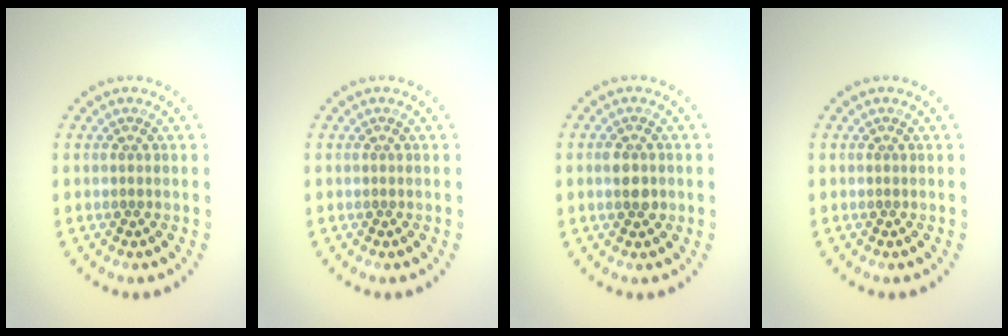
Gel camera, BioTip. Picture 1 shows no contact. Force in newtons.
{"total": 0.0}
{"total": 1.7, "press": 1.7, "slide": 0.2}
{"total": 0.0}